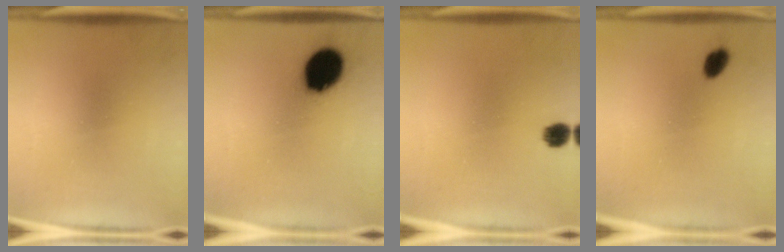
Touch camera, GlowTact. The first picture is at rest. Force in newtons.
{"total": 13.7}
{"total": 3.3}
{"total": 2.9}